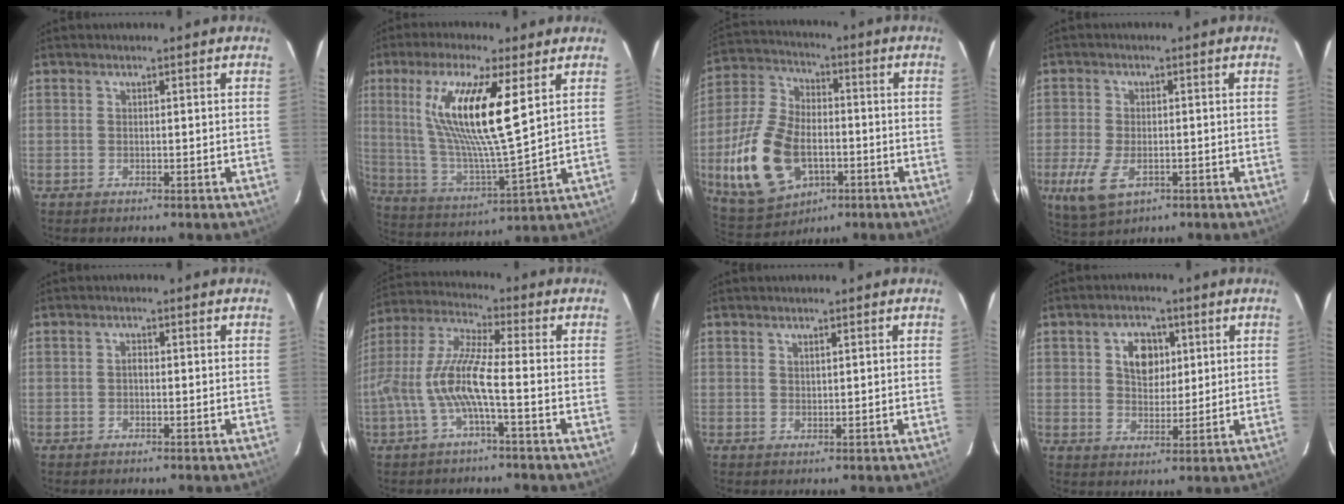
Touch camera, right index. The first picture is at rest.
{"total": 17.4, "force": [6.3, 2.4, 16.1], "torque": [-0.306, -0.005, 0.125]}
{"total": 17.9, "force": [-4.9, 11.2, 13.1], "torque": [-0.298, -0.001, -0.074]}
{"total": 8.6, "force": [-3.4, 4.7, 6.4], "torque": [-0.150, -0.021, -0.057]}
{"total": 0.8, "force": [-0.2, 0.5, 0.5], "torque": [-0.010, 0.005, -0.005]}
{"total": 10.3, "force": [-3.1, 0.8, 9.8], "torque": [-0.208, 0.003, -0.057]}
{"total": 0.9, "force": [0.7, 0.3, 0.5], "torque": [-0.007, 0.001, 0.014]}
{"total": 6.5, "force": [2.1, 4.7, 4.0], "torque": [-0.066, 0.012, 0.038]}